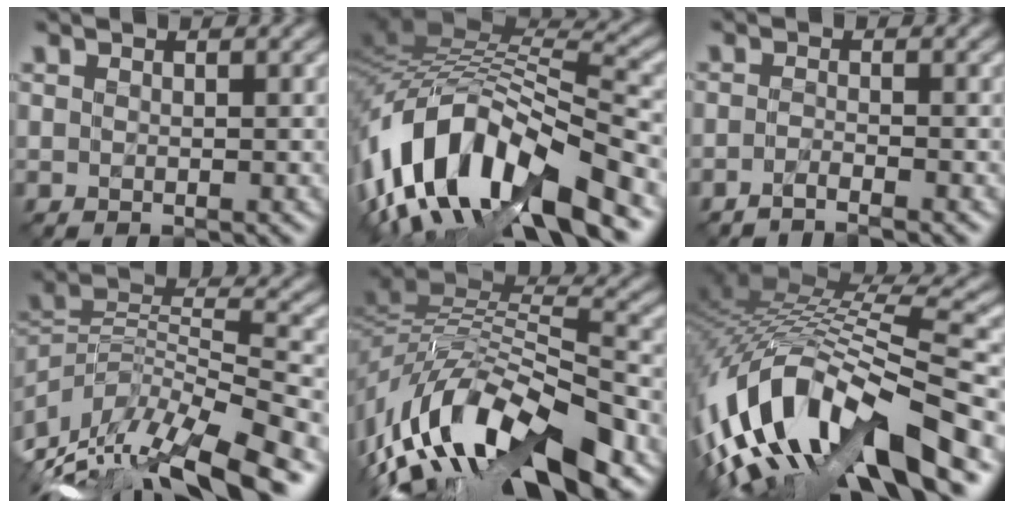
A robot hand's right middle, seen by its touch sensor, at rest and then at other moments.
{"total": 14.0, "force": [-6.4, 5.6, 11.1], "torque": [-0.208, 0.024, -0.114]}
{"total": 1.7, "force": [-1.5, 0.1, 0.8], "torque": [-0.006, -0.009, -0.037]}
{"total": 13.5, "force": [-9.0, 4.6, 9.0], "torque": [-0.174, 0.018, -0.143]}
{"total": 15.6, "force": [-7.9, 6.5, 11.7], "torque": [-0.234, 0.019, -0.151]}
{"total": 15.0, "force": [-7.6, 5.5, 11.6], "torque": [-0.232, 0.021, -0.137]}